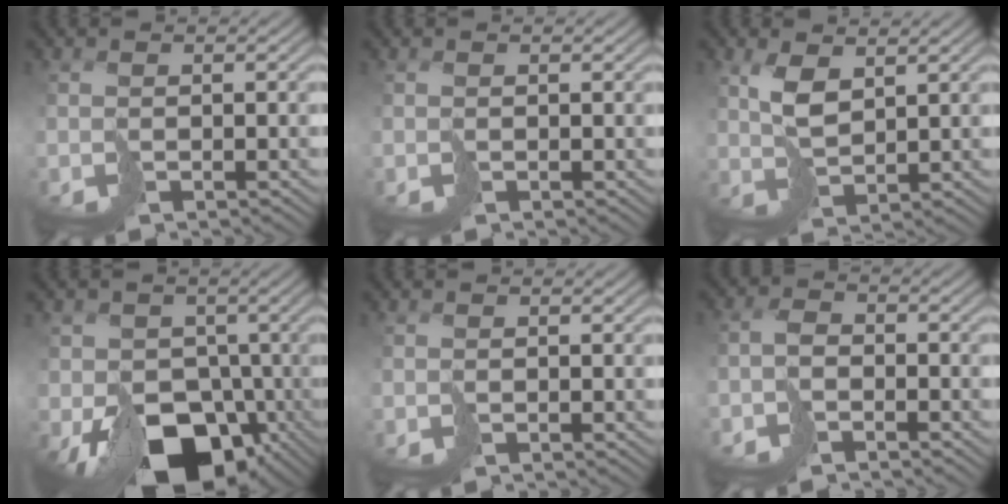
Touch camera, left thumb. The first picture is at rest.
{"total": 0.0}
{"total": 4.4, "force": [2.0, 2.0, 3.3], "torque": [-0.083, -0.001, 0.044]}
{"total": 13.9, "force": [-5.3, 10.4, 7.6], "torque": [-0.126, -0.033, -0.094]}
{"total": 0.0}
{"total": 3.2, "force": [-2.1, 1.7, 1.8], "torque": [-0.031, 0.002, -0.052]}